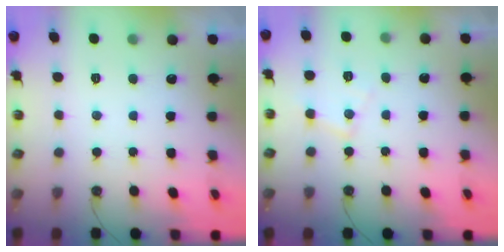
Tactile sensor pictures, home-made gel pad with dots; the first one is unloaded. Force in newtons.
{"total": 8.7, "press": 8.7, "slide": 0.7}